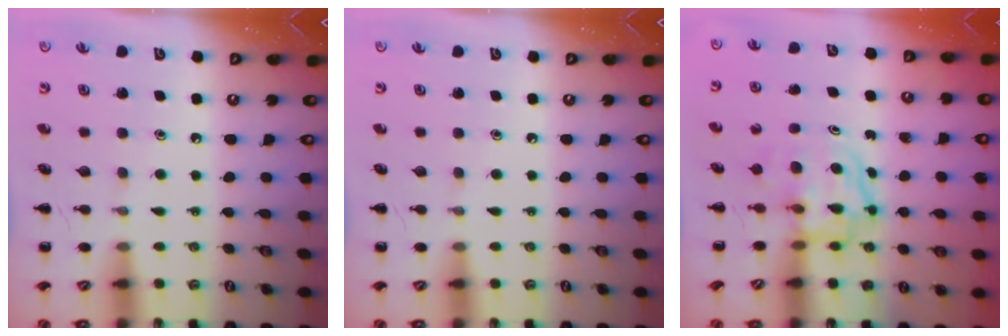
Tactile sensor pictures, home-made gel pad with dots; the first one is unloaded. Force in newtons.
{"total": 0.0}
{"total": 3.8, "press": 3.8, "slide": 0.5}